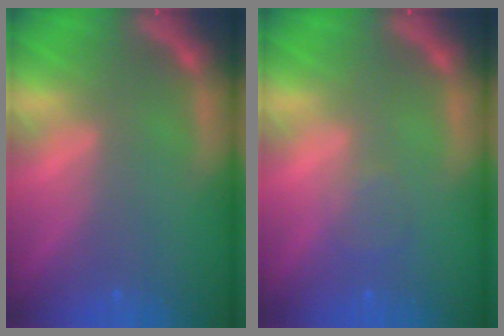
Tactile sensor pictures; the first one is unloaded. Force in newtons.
{"total": 1.5}